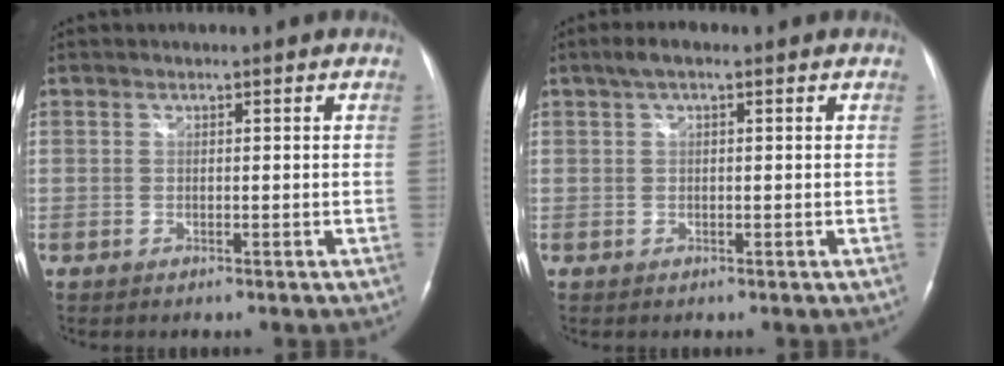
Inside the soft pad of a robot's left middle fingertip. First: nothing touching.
{"total": 3.0, "force": [1.6, 0.8, 2.3], "torque": [-0.048, 0.024, 0.026]}